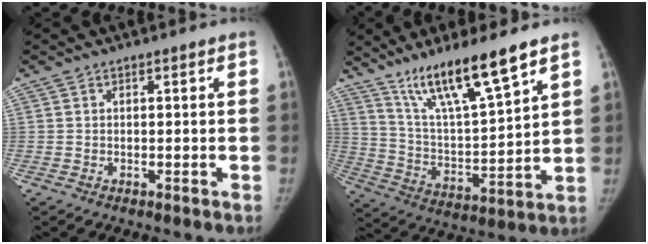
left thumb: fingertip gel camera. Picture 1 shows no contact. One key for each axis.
{"total": 16.3, "fx": 11.3, "fy": 2.2, "fz": 11.6, "tx": -0.196, "ty": -0.062, "tz": 0.217}